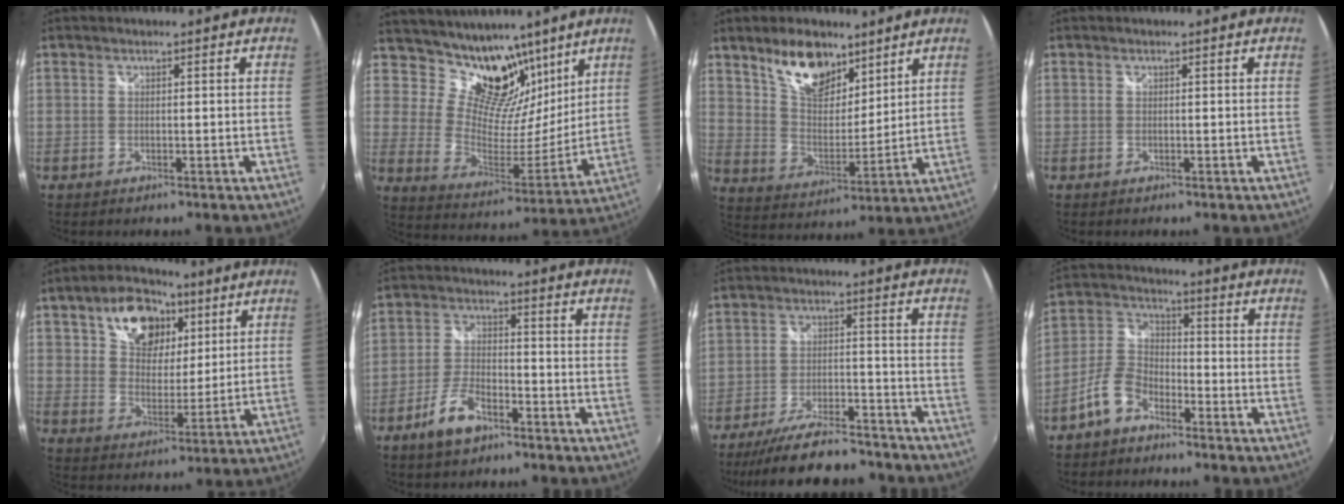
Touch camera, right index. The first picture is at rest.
{"total": 2.0, "force": [1.6, 1.3, 0.2], "torque": [0.005, 0.002, 0.027]}
{"total": 12.4, "force": [8.5, 6.1, 6.7], "torque": [-0.115, 0.005, 0.158]}
{"total": 0.0}
{"total": 14.9, "force": [7.4, 9.5, 8.7], "torque": [-0.161, 0.031, 0.128]}
{"total": 7.4, "force": [-4.9, 3.1, 4.6], "torque": [-0.102, 0.002, -0.090]}
{"total": 18.2, "force": [-16.0, 5.0, 7.1], "torque": [-0.143, 0.003, -0.224]}
{"total": 7.8, "force": [-5.3, 4.3, 3.7], "torque": [-0.086, 0.018, -0.109]}